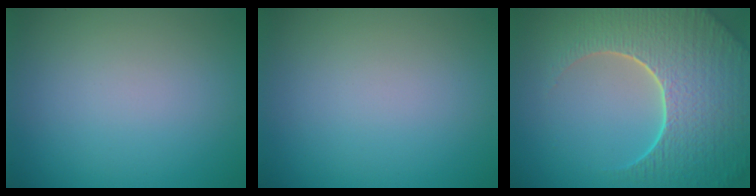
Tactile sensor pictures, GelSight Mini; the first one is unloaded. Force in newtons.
{"total": 0.0}
{"total": 9.3, "press": 6.7, "slide": 6.5}